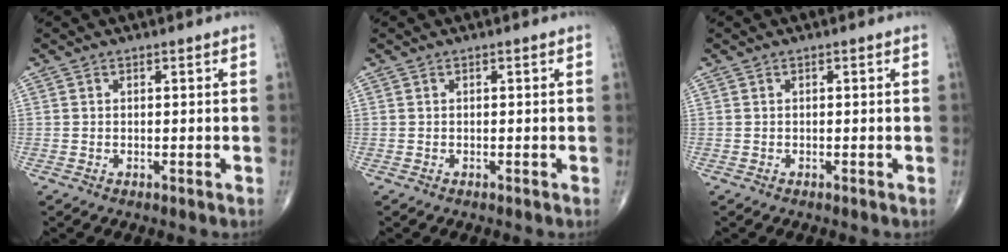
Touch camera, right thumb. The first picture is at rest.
{"total": 0.0}
{"total": 0.0}